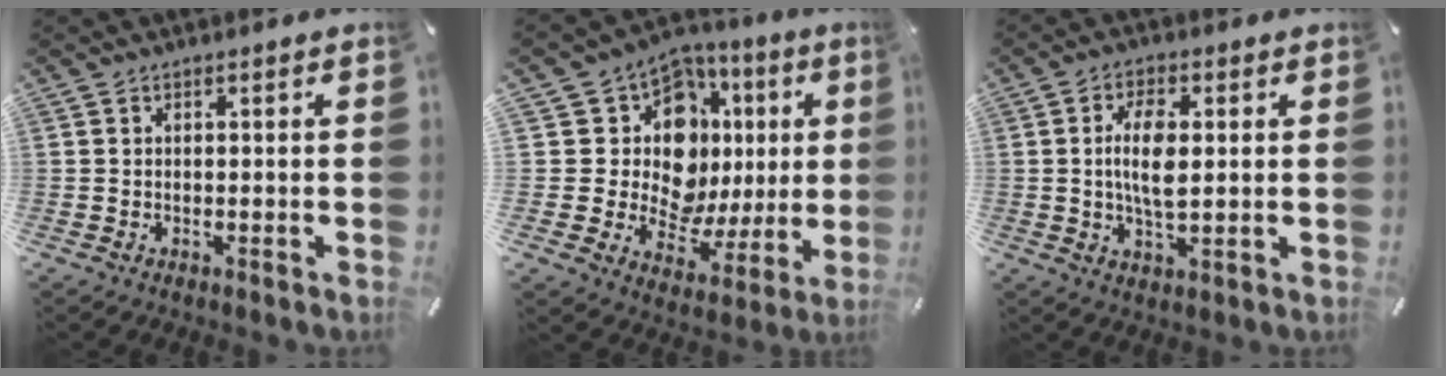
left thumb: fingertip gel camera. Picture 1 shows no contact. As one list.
[{"total": 15.2, "force": [3.6, 12.0, 8.7], "torque": [-0.151, -0.049, 0.072]}, {"total": 7.9, "force": [0.9, 3.5, 7.0], "torque": [-0.157, -0.004, 0.005]}]